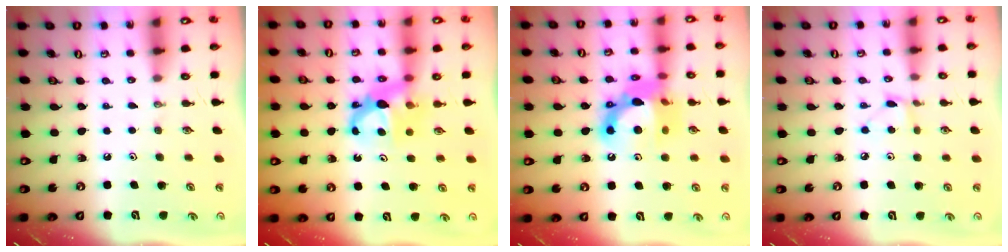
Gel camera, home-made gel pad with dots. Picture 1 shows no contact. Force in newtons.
{"total": 7.1, "press": 7.0, "slide": 0.3}
{"total": 15.6, "press": 15.5, "slide": 1.0}
{"total": 4.2, "press": 4.1, "slide": 0.6}